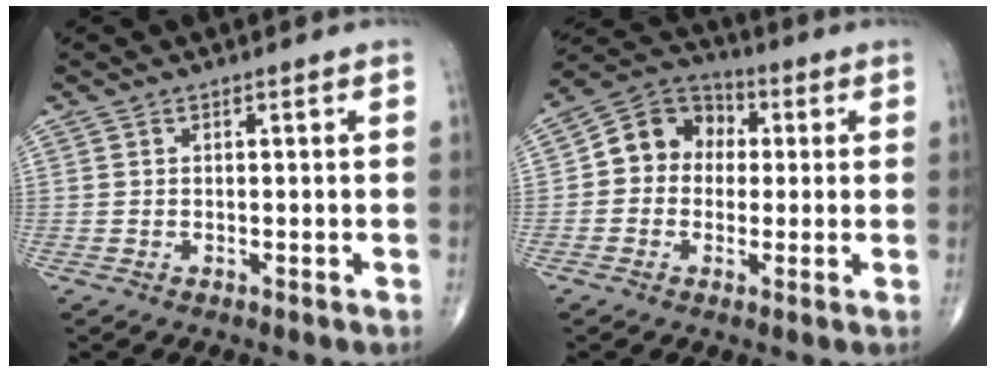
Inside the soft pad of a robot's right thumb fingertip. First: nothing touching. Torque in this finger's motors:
{"motor_torque": [0.06, 0.07, 0.50, 0.22, 0.06]}